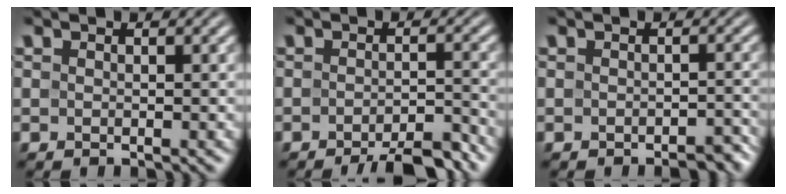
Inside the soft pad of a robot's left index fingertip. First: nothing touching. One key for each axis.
{"total": 4.9, "fx": -3.8, "fy": 1.0, "fz": 3.0, "tx": -0.038, "ty": 0.003, "tz": -0.055}
{"total": 1.7, "fx": -1.4, "fy": 0.6, "fz": 0.8, "tx": -0.008, "ty": 0.004, "tz": -0.014}